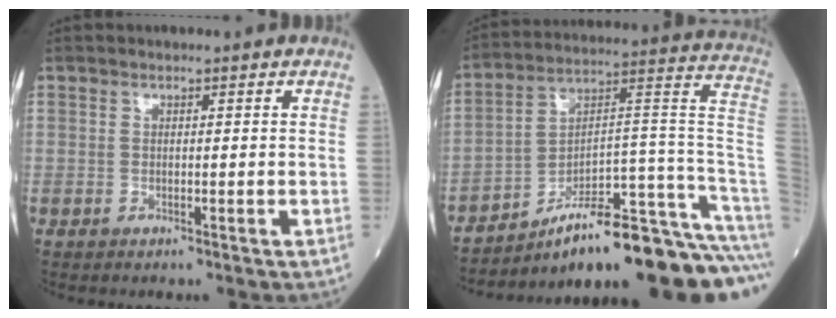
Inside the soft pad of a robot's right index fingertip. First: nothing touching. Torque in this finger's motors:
{"motor_torque": [0.16, -1.12, 0.59, 0.00]}